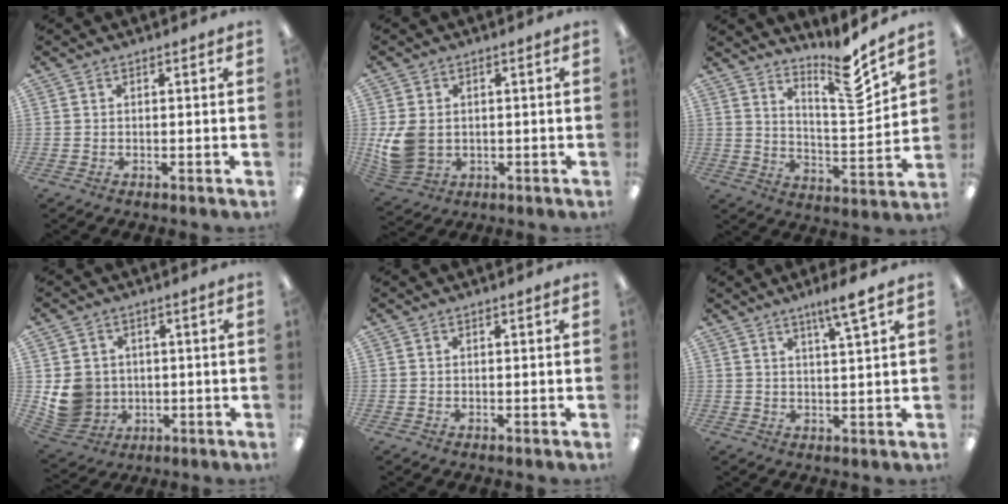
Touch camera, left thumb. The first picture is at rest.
{"total": 8.1, "force": [-0.1, 6.5, 4.9], "torque": [-0.112, 0.005, 0.003]}
{"total": 12.7, "force": [9.8, 2.6, 7.7], "torque": [-0.105, -0.069, 0.160]}
{"total": 8.6, "force": [0.0, 8.1, 2.7], "torque": [-0.070, 0.008, 0.013]}
{"total": 0.0}
{"total": 5.3, "force": [3.7, -0.3, 3.8], "torque": [-0.068, -0.014, 0.058]}